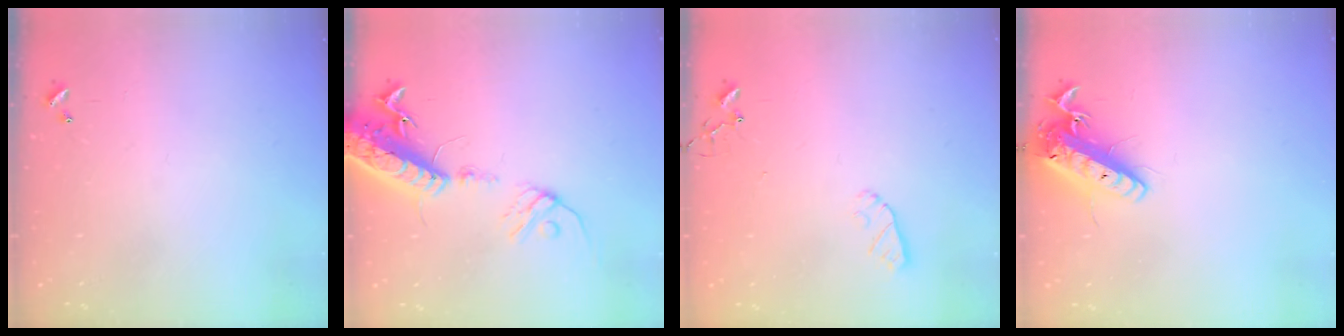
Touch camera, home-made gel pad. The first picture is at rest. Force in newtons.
{"total": 17.4, "press": 16.9, "slide": 4.1}
{"total": 4.4, "press": 4.4, "slide": 0.6}
{"total": 15.0, "press": 14.7, "slide": 3.1}